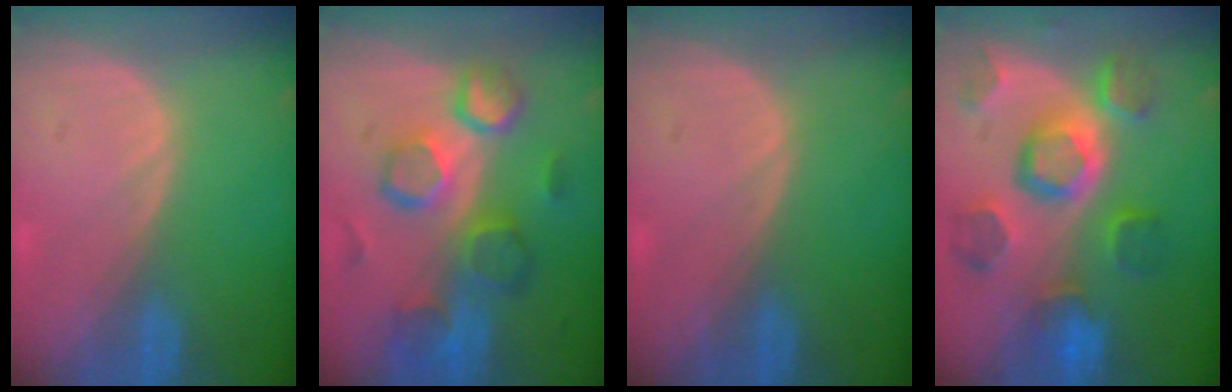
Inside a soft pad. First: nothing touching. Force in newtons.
{"total": 10.6, "press": 9.2, "slide": 5.2}
{"total": 0.0}
{"total": 11.4, "press": 10.0, "slide": 5.7}